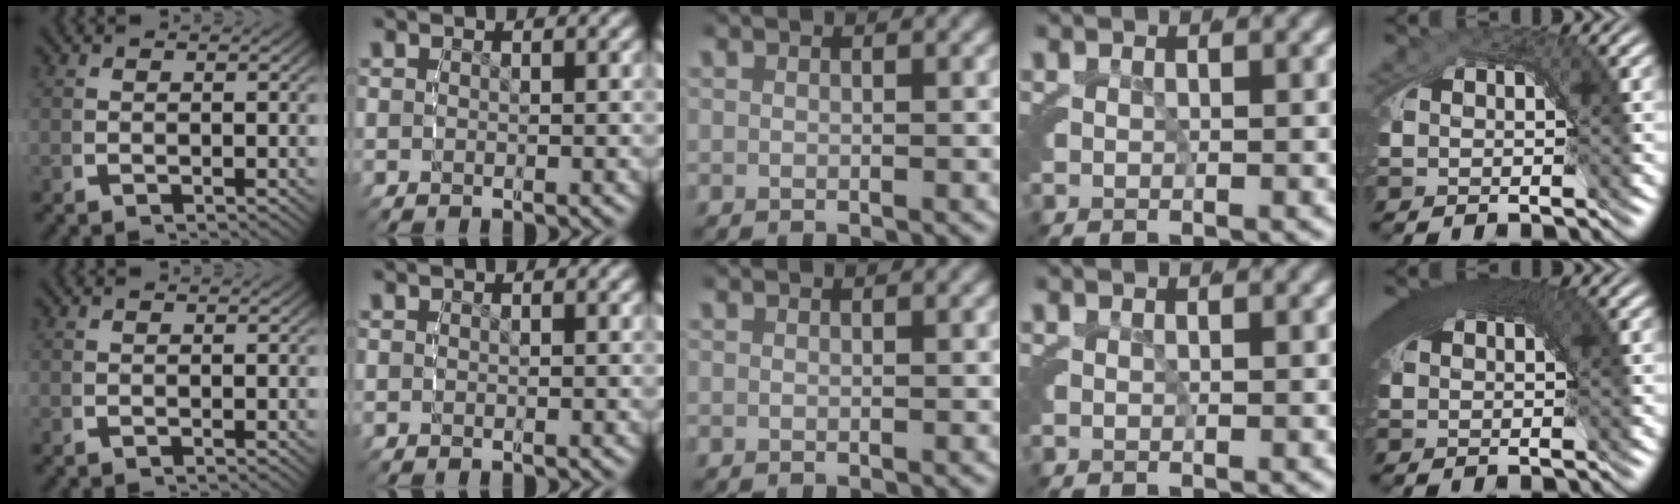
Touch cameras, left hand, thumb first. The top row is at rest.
{"little": {"total": 5.9, "force": [1.9, 2.1, 5.2], "torque": [-0.063, 0.017, 0.020]}}